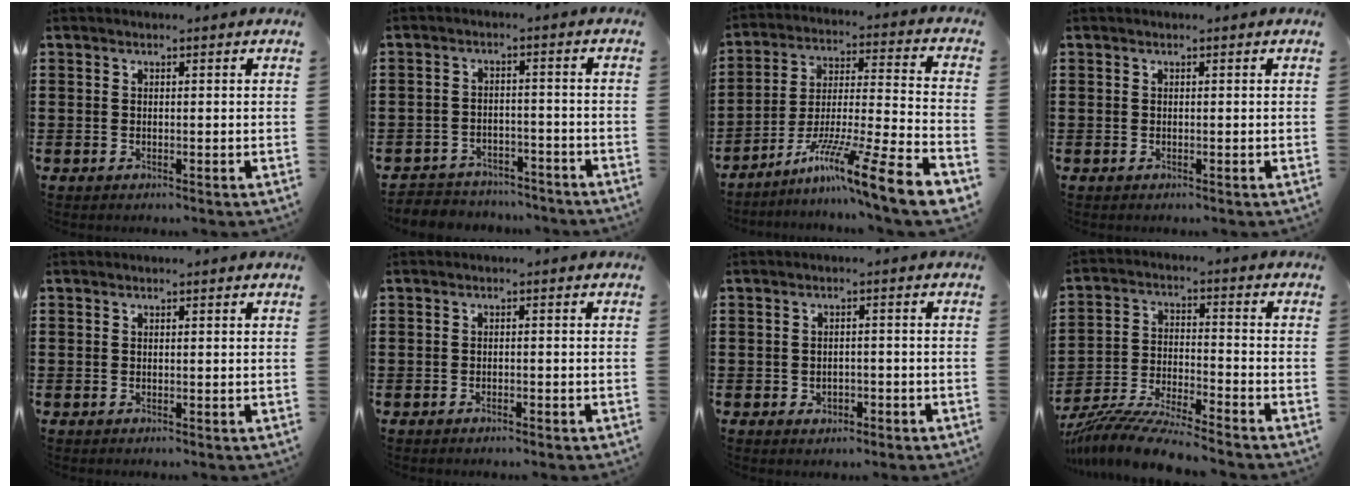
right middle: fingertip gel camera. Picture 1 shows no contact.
{"total": 3.6, "force": [-3.5, 0.8, -0.3], "torque": [-0.003, 0.002, -0.076]}
{"total": 12.9, "force": [-9.3, -0.1, 9.0], "torque": [-0.149, 0.006, -0.175]}
{"total": 0.0}
{"total": 0.0}
{"total": 0.8, "force": [-0.7, 0.1, 0.3], "torque": [-0.008, -0.001, -0.014]}
{"total": 1.5, "force": [-0.9, 1.0, 0.6], "torque": [-0.016, 0.002, -0.020]}
{"total": 8.5, "force": [-8.1, -0.1, 2.6], "torque": [-0.053, 0.001, -0.161]}